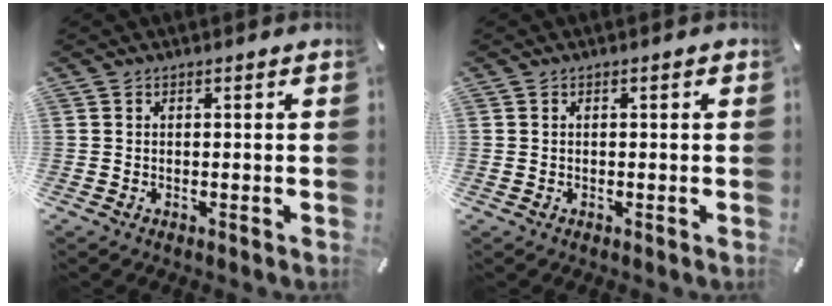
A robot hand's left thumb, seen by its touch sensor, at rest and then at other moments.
{"total": 0.6, "force": [0.0, 0.4, 0.4], "torque": [-0.008, 0.003, -0.001]}